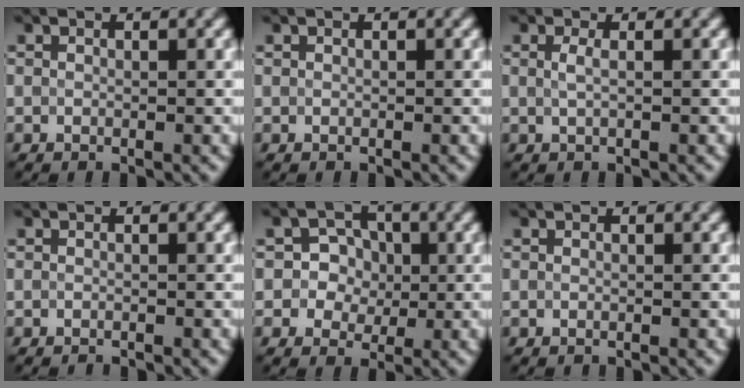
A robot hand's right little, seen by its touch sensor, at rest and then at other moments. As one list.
[{"total": 0.0}, {"total": 1.1, "force": [0.2, 0.4, 1.0], "torque": [-0.019, 0.003, 0.002]}, {"total": 0.5, "force": [-0.5, 0.0, 0.1], "torque": [0.002, 0.000, -0.010]}, {"total": 4.1, "force": [0.3, 3.8, 1.5], "torque": [-0.008, 0.008, -0.011]}, {"total": 0.0}]